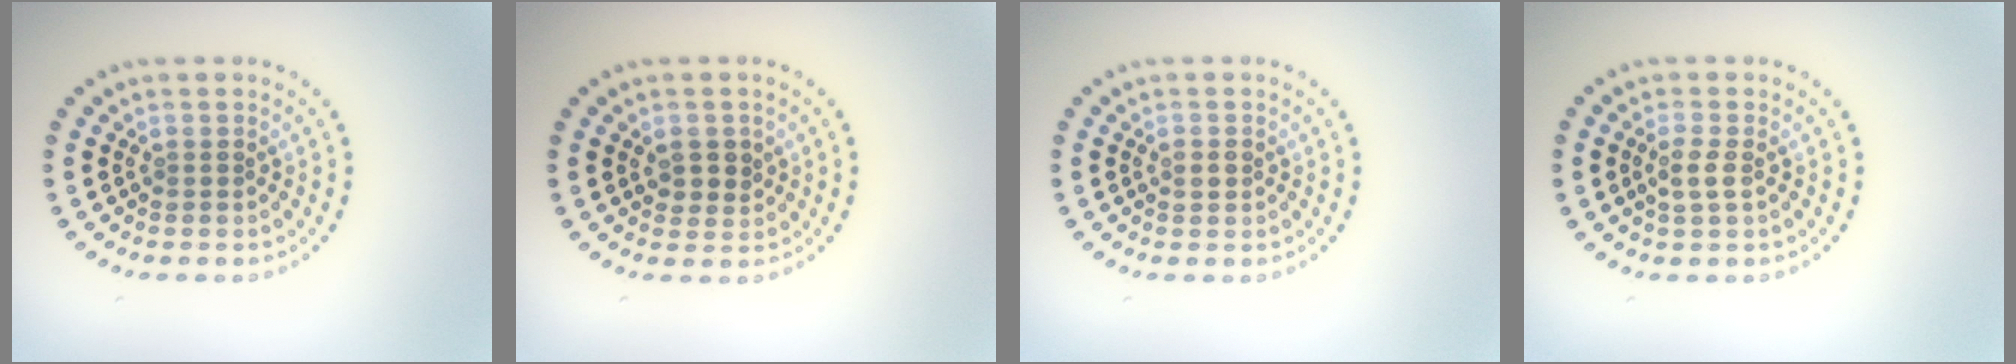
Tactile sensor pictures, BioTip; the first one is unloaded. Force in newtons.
{"total": 2.0, "press": 1.9, "slide": 0.5}
{"total": 1.2, "press": 1.2, "slide": 0.0}
{"total": 1.5, "press": 1.4, "slide": 0.5}